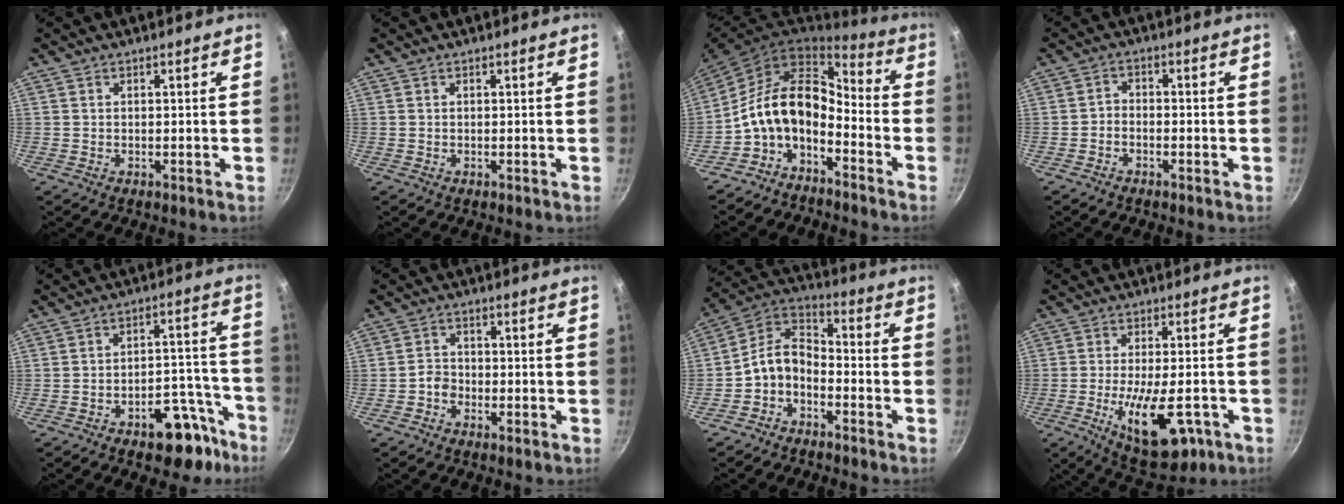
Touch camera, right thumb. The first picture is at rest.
{"total": 0.0}
{"total": 12.5, "force": [-5.4, 7.4, 8.5], "torque": [-0.128, 0.095, -0.115]}
{"total": 2.0, "force": [-1.2, 1.3, 1.0], "torque": [-0.010, 0.014, -0.027]}
{"total": 11.8, "force": [-7.5, 5.5, 7.3], "torque": [-0.066, 0.073, -0.105]}
{"total": 2.8, "force": [-1.3, 2.2, 1.2], "torque": [-0.010, 0.012, -0.033]}
{"total": 8.6, "force": [-3.5, 5.9, 5.3], "torque": [-0.089, 0.064, -0.084]}
{"total": 13.0, "force": [-4.6, 5.3, 10.9], "torque": [-0.174, -0.001, -0.061]}